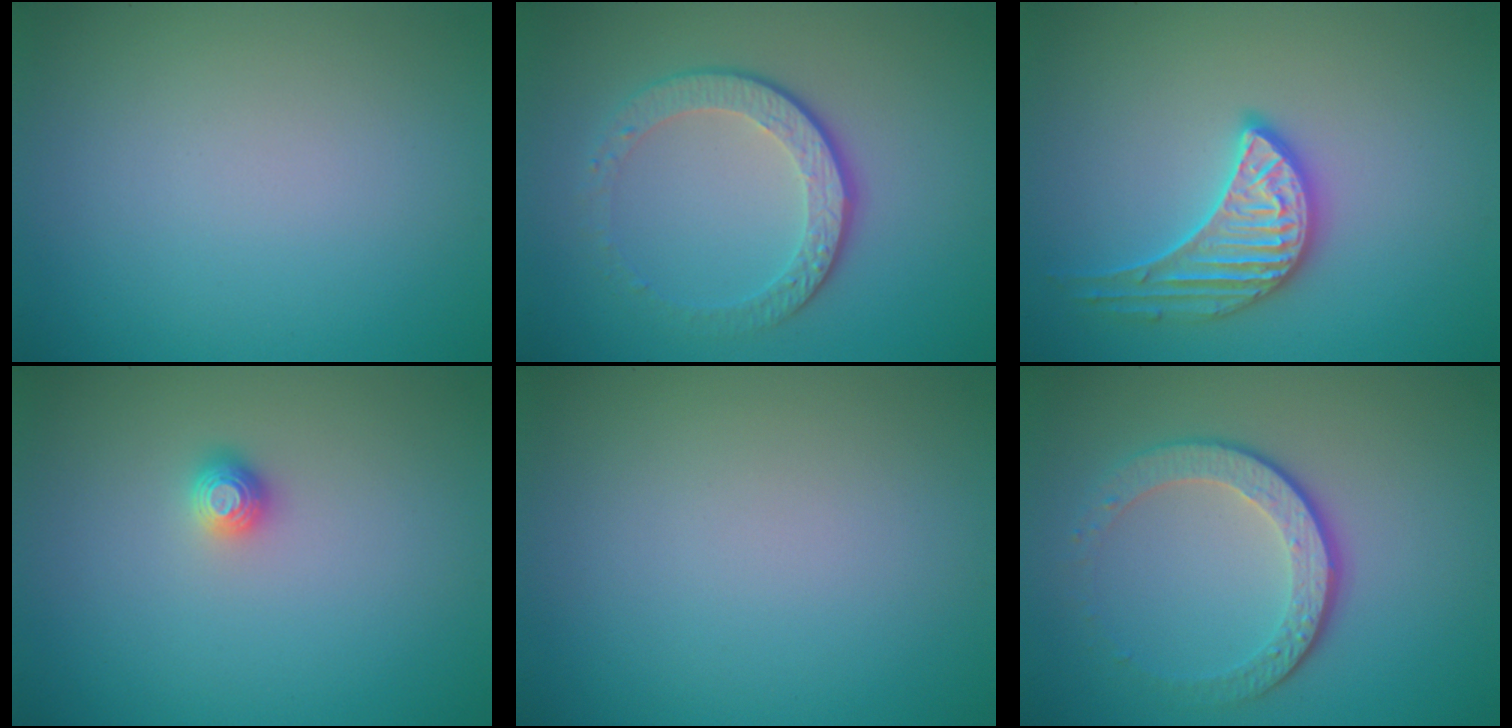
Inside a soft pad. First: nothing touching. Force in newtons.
{"total": 4.3, "press": 3.0, "slide": 3.1}
{"total": 3.3, "press": 3.3, "slide": 0.3}
{"total": 1.1, "press": 1.1, "slide": 0.4}
{"total": 0.0}
{"total": 4.3, "press": 3.0, "slide": 3.1}